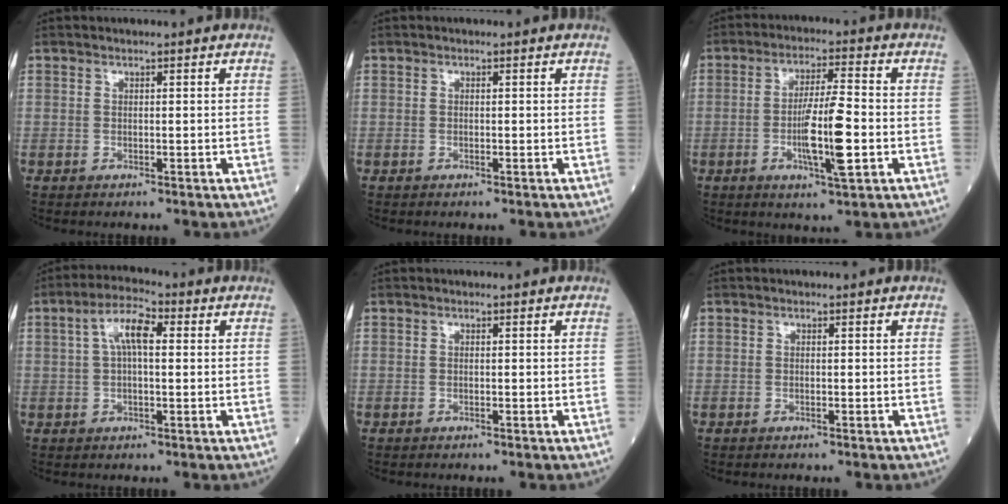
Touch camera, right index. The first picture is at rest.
{"total": 0.0}
{"total": 9.6, "force": [-2.1, 1.0, 9.3], "torque": [-0.168, -0.005, -0.036]}
{"total": 6.8, "force": [1.7, 2.4, 6.2], "torque": [-0.126, 0.022, 0.029]}
{"total": 0.0}
{"total": 0.0}